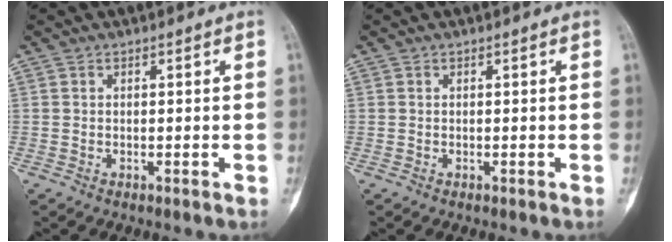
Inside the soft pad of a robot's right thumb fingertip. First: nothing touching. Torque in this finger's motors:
{"motor_torque": [0.00, 0.00, -0.01, 0.20, 0.00]}